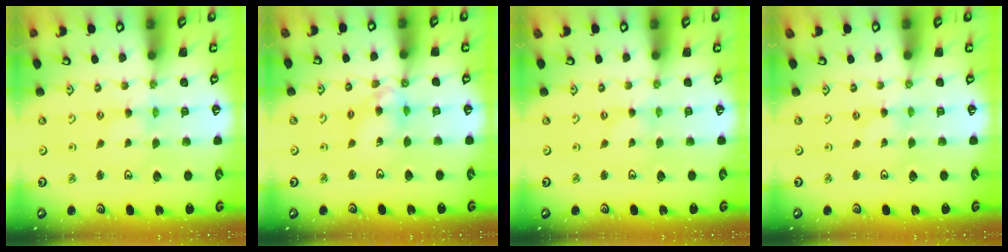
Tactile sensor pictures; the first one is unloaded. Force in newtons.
{"total": 8.7, "press": 8.6, "slide": 0.7}
{"total": 0.0}
{"total": 0.0}